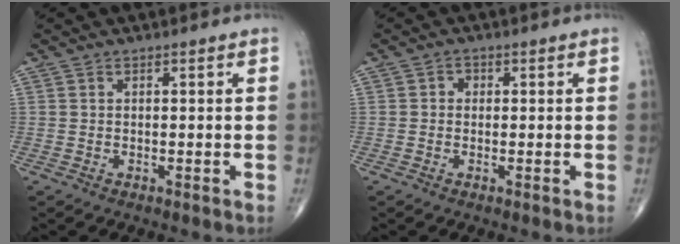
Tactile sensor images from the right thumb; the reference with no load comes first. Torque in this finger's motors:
{"motor_torque": [-0.05, 0.16, 0.31, 0.31, -0.04]}